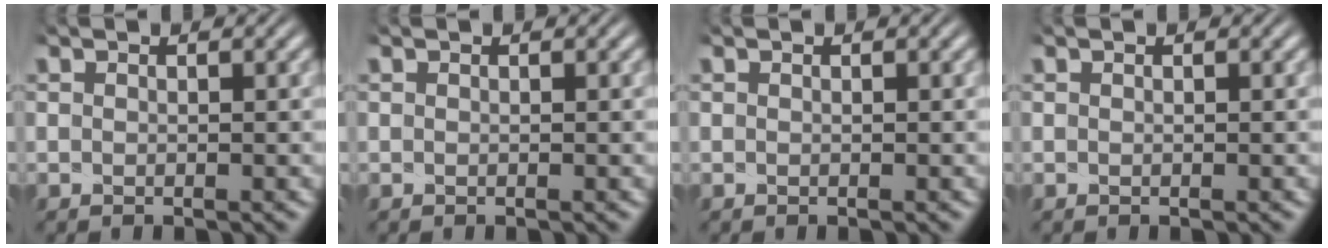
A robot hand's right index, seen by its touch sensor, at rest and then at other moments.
{"total": 0.0}
{"total": 0.0}
{"total": 0.0}